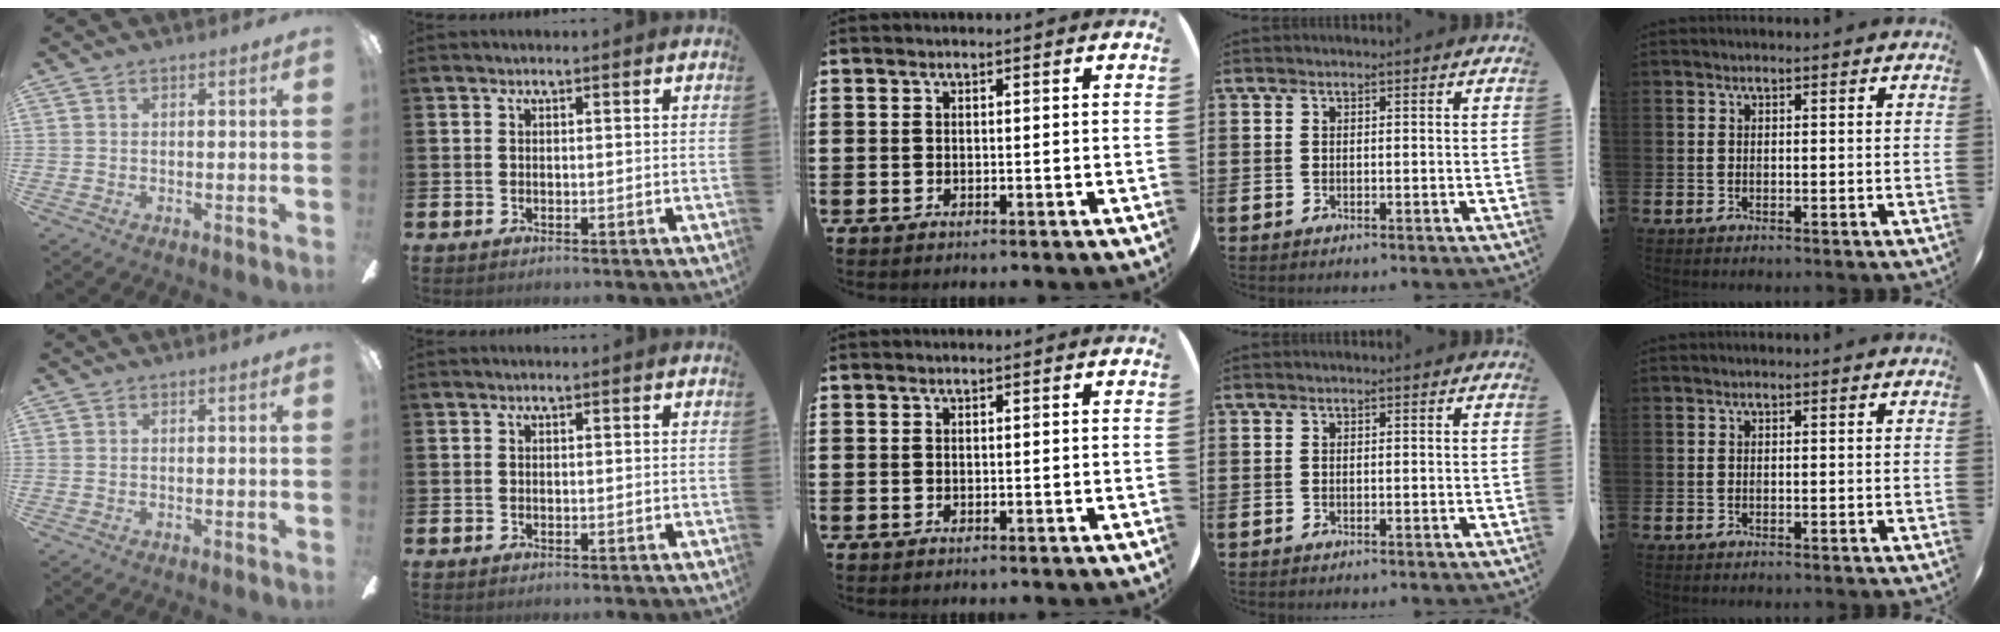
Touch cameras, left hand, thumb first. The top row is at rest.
{}